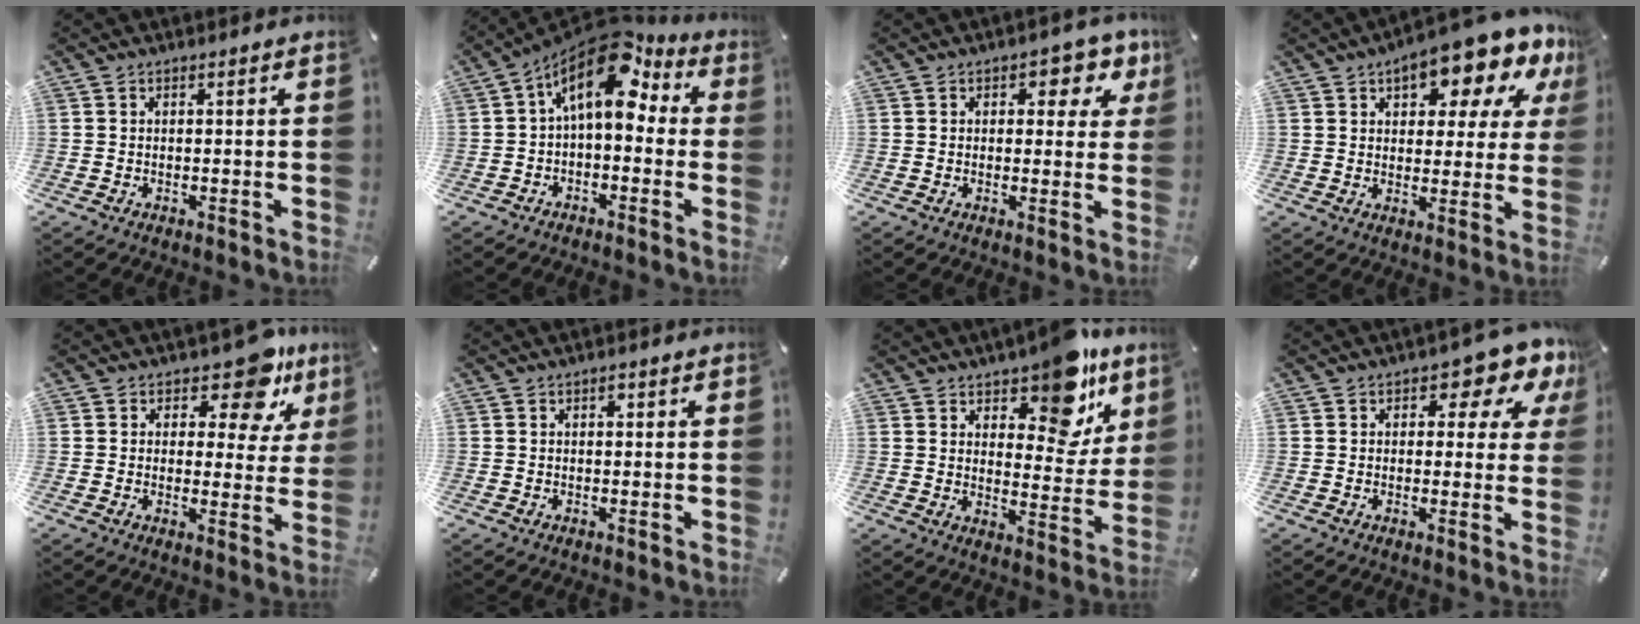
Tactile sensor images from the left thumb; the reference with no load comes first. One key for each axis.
{"total": 15.0, "fx": 6.6, "fy": 7.8, "fz": 11.0, "tx": -0.178, "ty": -0.042, "tz": 0.112}
{"total": 6.0, "fx": 2.7, "fy": 3.9, "fz": 3.8, "tx": -0.037, "ty": -0.007, "tz": 0.038}
{"total": 15.4, "fx": 11.0, "fy": 5.9, "fz": 9.0, "tx": -0.127, "ty": -0.072, "tz": 0.182}
{"total": 11.5, "fx": 7.0, "fy": 5.5, "fz": 7.3, "tx": -0.090, "ty": -0.046, "tz": 0.117}
{"total": 1.0, "fx": 0.3, "fy": 0.7, "fz": 0.7, "tx": -0.014, "ty": 0.004, "tz": 0.005}
{"total": 14.2, "fx": 9.9, "fy": 6.6, "fz": 7.8, "tx": -0.089, "ty": -0.077, "tz": 0.167}
{"total": 7.5, "fx": 3.6, "fy": 4.2, "fz": 5.0, "tx": -0.052, "ty": -0.020, "tz": 0.054}